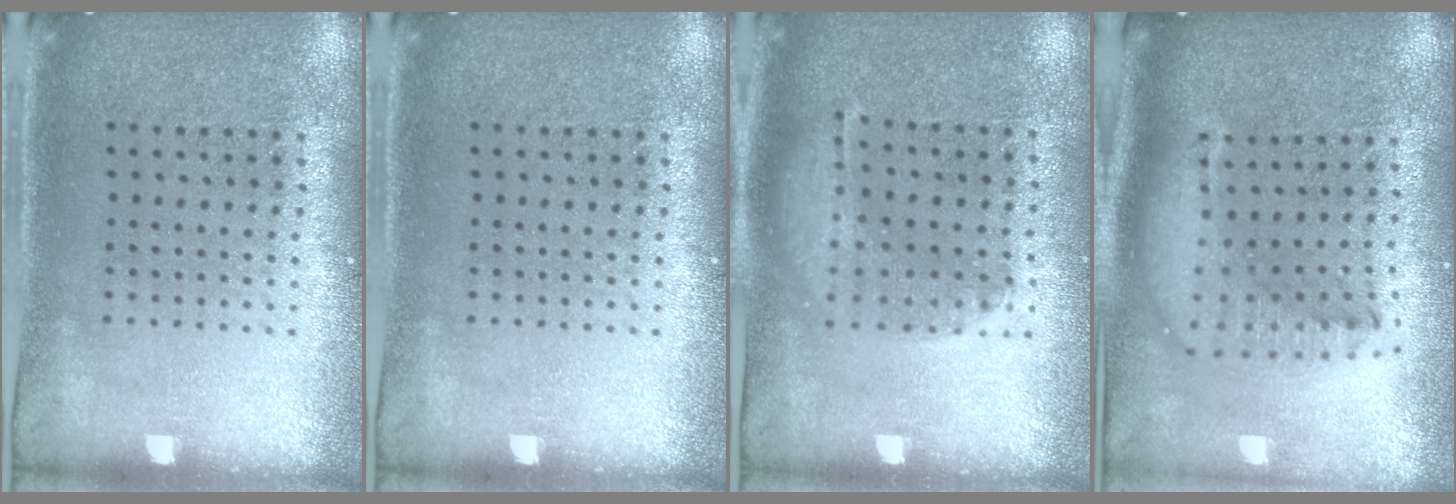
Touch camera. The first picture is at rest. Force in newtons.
{"total": 0.0}
{"total": 1.3, "press": 1.2, "slide": 0.4}
{"total": 2.1, "press": 1.7, "slide": 1.3}